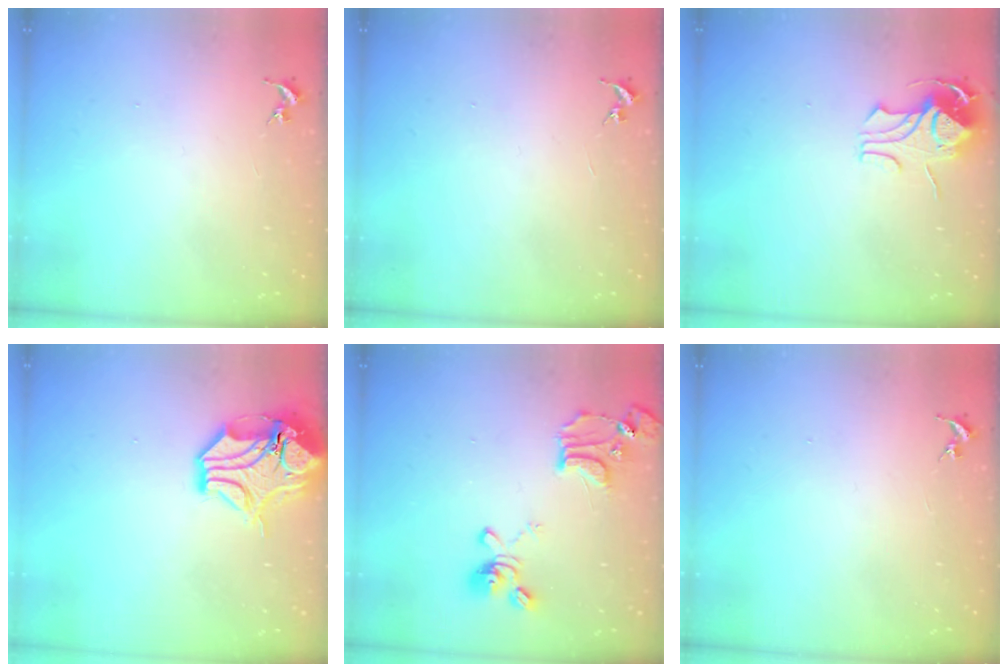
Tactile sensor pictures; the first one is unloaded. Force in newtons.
{"total": 0.0}
{"total": 8.9, "press": 8.9, "slide": 0.7}
{"total": 15.1, "press": 14.9, "slide": 2.5}
{"total": 15.3, "press": 15.3, "slide": 1.1}
{"total": 0.0}